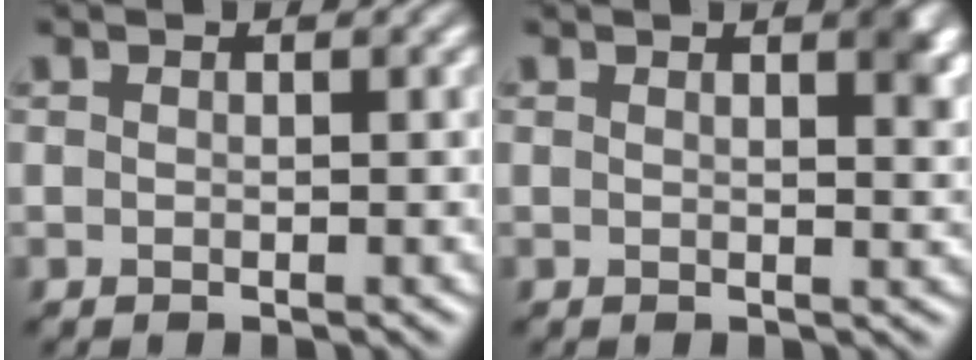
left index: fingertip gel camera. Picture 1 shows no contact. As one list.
[{"total": 2.9, "force": [1.5, 1.0, 2.3], "torque": [-0.017, 0.004, 0.020]}]